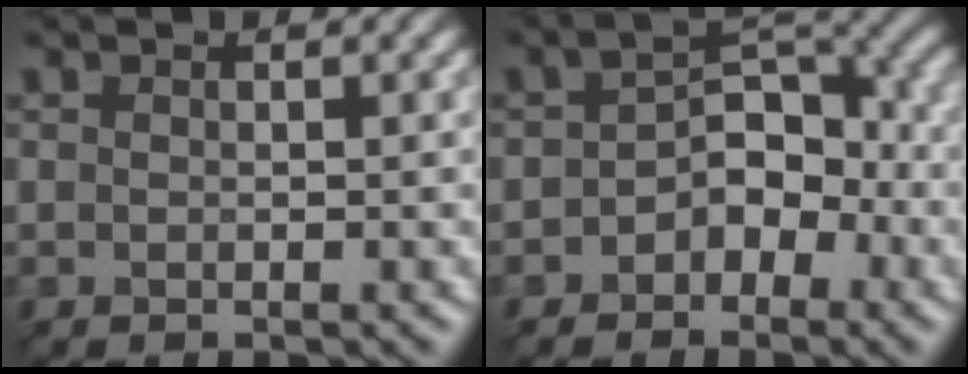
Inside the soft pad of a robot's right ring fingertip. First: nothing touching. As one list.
[{"total": 3.1, "force": [-1.8, 1.9, 1.6], "torque": [-0.034, 0.013, -0.028]}]